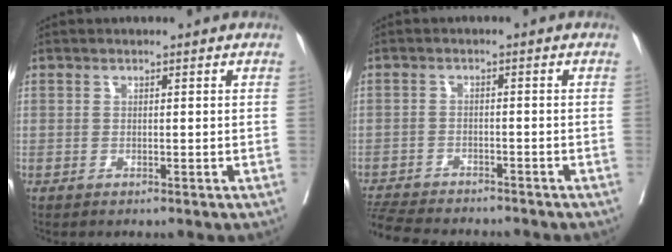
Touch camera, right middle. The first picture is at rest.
{"total": 10.8, "force": [-9.9, 1.8, 3.8], "torque": [-0.072, -0.010, -0.151]}